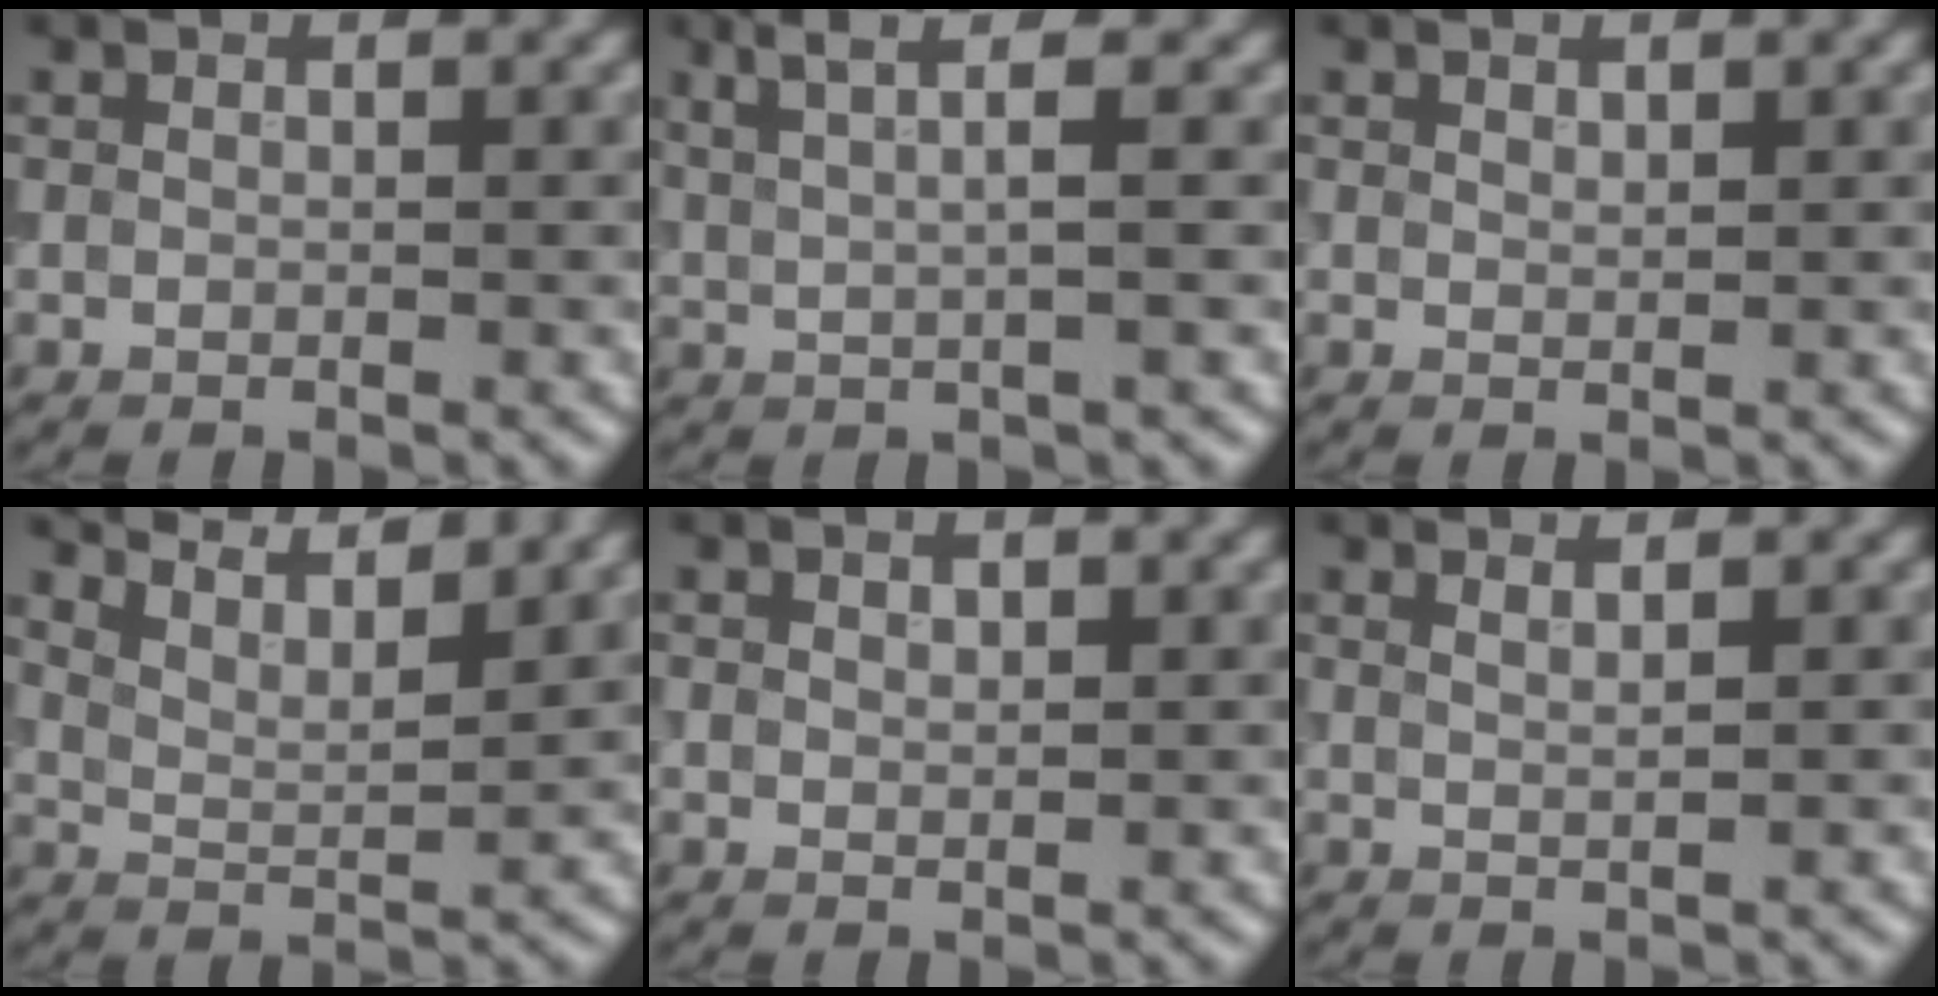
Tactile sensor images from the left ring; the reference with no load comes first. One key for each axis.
{"total": 3.6, "fx": 1.8, "fy": 0.6, "fz": 3.1, "tx": -0.049, "ty": 0.004, "tz": 0.030}
{"total": 0.7, "fx": 0.6, "fy": 0.2, "fz": 0.3, "tx": -0.005, "ty": -0.001, "tz": 0.012}
{"total": 7.4, "fx": 6.3, "fy": 1.8, "fz": 3.3, "tx": -0.049, "ty": 0.016, "tz": 0.072}
{"total": 1.0, "fx": 0.5, "fy": 0.5, "fz": 0.7, "tx": -0.011, "ty": 0.000, "tz": 0.010}
{"total": 1.9, "fx": 1.2, "fy": 0.7, "fz": 1.3, "tx": -0.003, "ty": 0.004, "tz": 0.002}